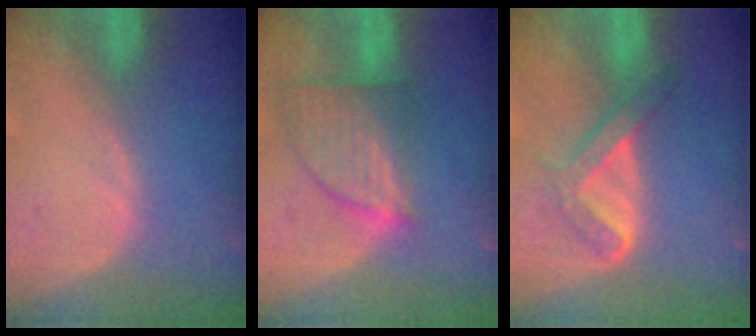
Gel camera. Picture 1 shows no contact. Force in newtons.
{"total": 7.5, "press": 6.8, "slide": 3.1}
{"total": 4.8, "press": 4.8, "slide": 0.9}